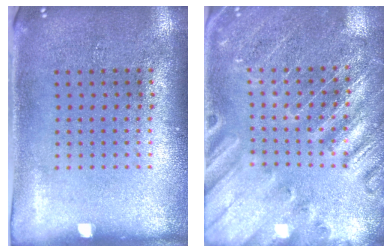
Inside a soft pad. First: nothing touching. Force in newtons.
{"total": 2.6, "press": 2.6, "slide": 0.2}